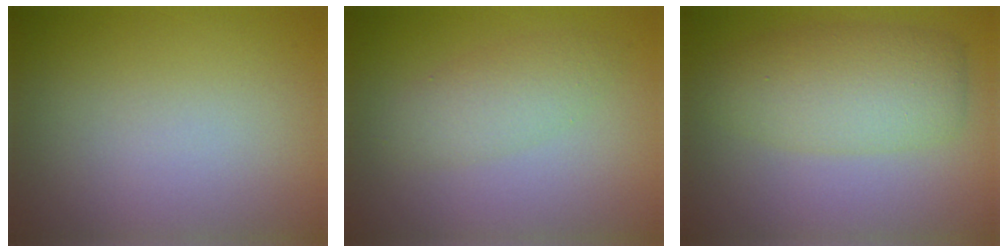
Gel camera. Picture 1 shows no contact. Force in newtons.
{"total": 2.5, "press": 2.5, "slide": 0.1}
{"total": 5.0, "press": 5.0, "slide": 0.2}